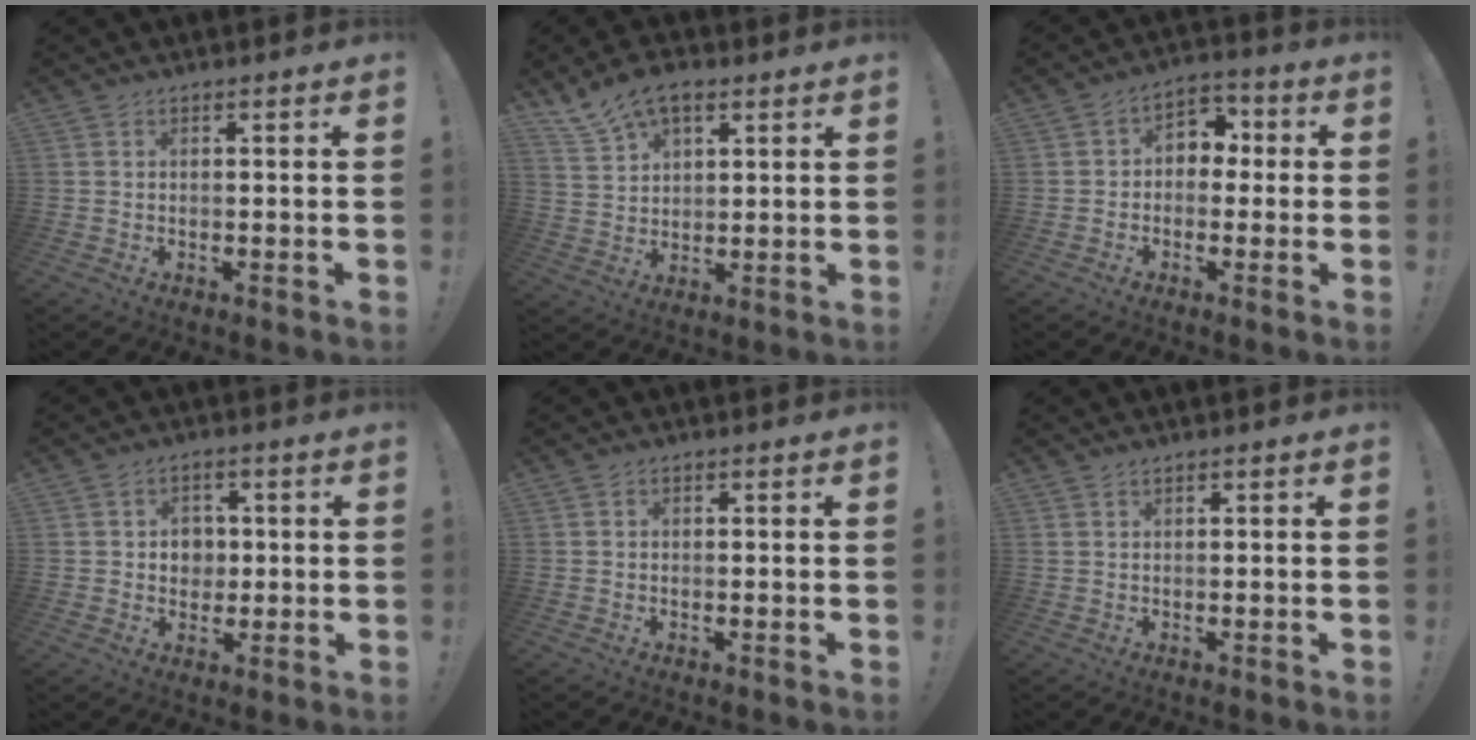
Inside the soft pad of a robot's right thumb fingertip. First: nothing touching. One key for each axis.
{"total": 9.4, "fx": 6.4, "fy": 4.8, "fz": 4.9, "tx": -0.092, "ty": -0.027, "tz": 0.125}
{"total": 6.1, "fx": -0.5, "fy": 5.4, "fz": 2.9, "tx": -0.042, "ty": 0.020, "tz": -0.004}
{"total": 5.9, "fx": 0.9, "fy": 5.4, "fz": 2.1, "tx": -0.027, "ty": -0.007, "tz": 0.016}
{"total": 0.6, "fx": -0.2, "fy": 0.5, "fz": 0.1, "tx": -0.004, "ty": 0.003, "tz": -0.004}
{"total": 0.7, "fx": 0.7, "fy": 0.2, "fz": 0.2, "tx": -0.005, "ty": 0.001, "tz": 0.013}